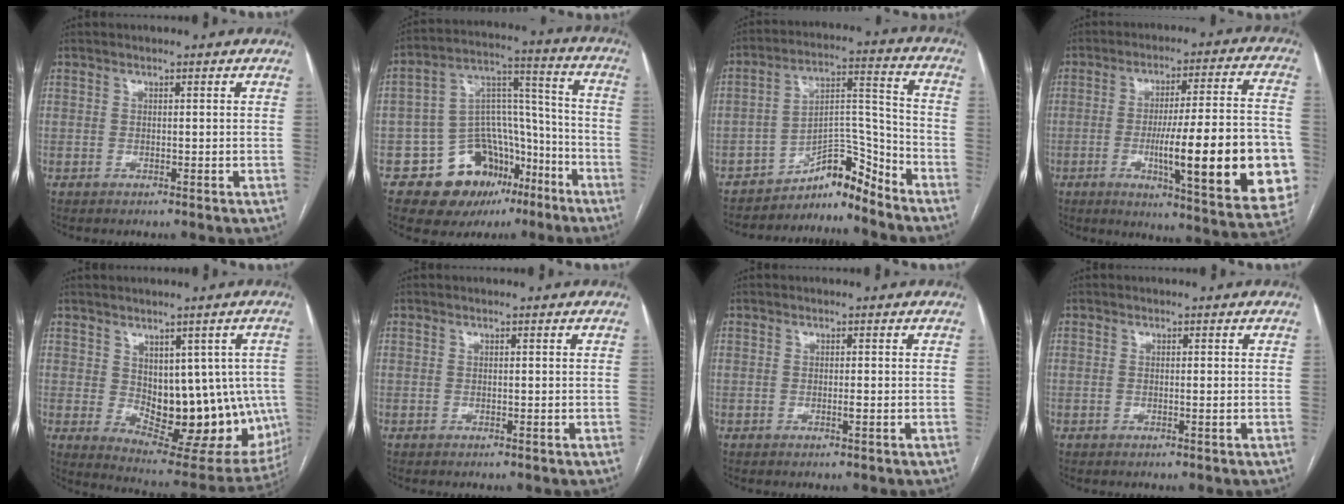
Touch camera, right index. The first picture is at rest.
{"total": 15.0, "force": [-8.8, 10.2, 6.7], "torque": [-0.088, 0.066, -0.128]}
{"total": 7.5, "force": [-7.3, 1.2, 1.1], "torque": [-0.010, 0.062, -0.122]}
{"total": 23.6, "force": [-5.2, 2.9, 22.8], "torque": [-0.260, 0.002, -0.061]}
{"total": 16.0, "force": [-0.6, 8.5, 13.6], "torque": [-0.157, -0.002, 0.017]}
{"total": 0.0}
{"total": 0.7, "force": [-0.2, 0.0, 0.7], "torque": [-0.015, -0.002, -0.003]}
{"total": 0.7, "force": [-0.1, -0.1, 0.7], "torque": [-0.013, -0.002, -0.001]}